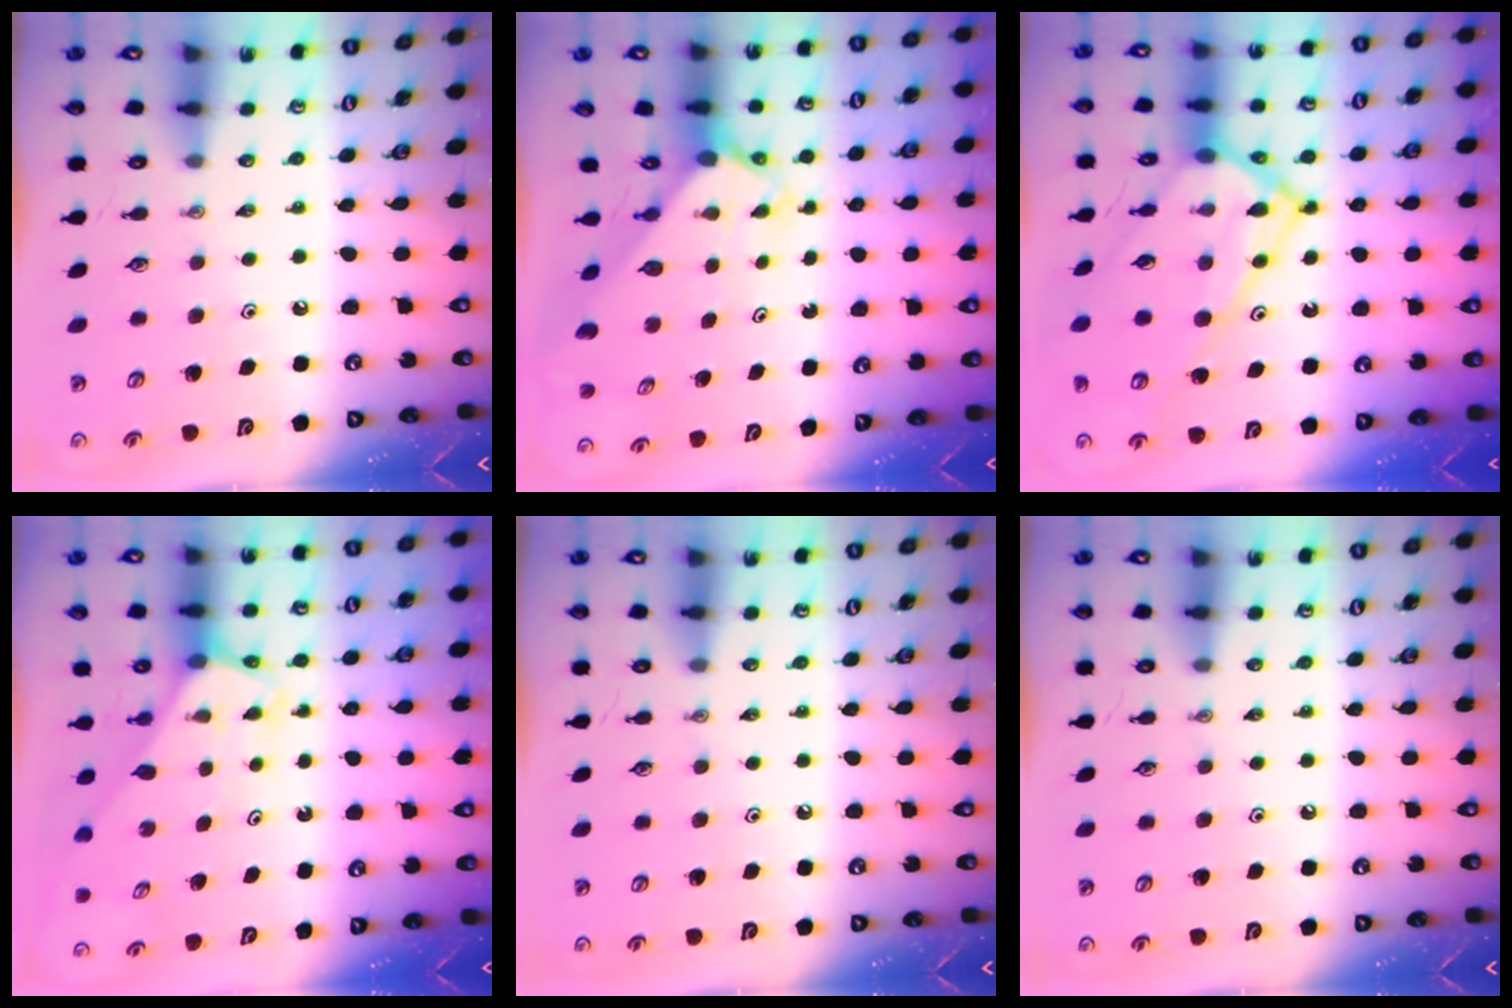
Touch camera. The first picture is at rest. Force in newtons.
{"total": 2.4, "press": 2.4, "slide": 0.3}
{"total": 17.3, "press": 17.2, "slide": 1.8}
{"total": 3.1, "press": 3.1, "slide": 0.2}
{"total": 0.0}
{"total": 0.0}